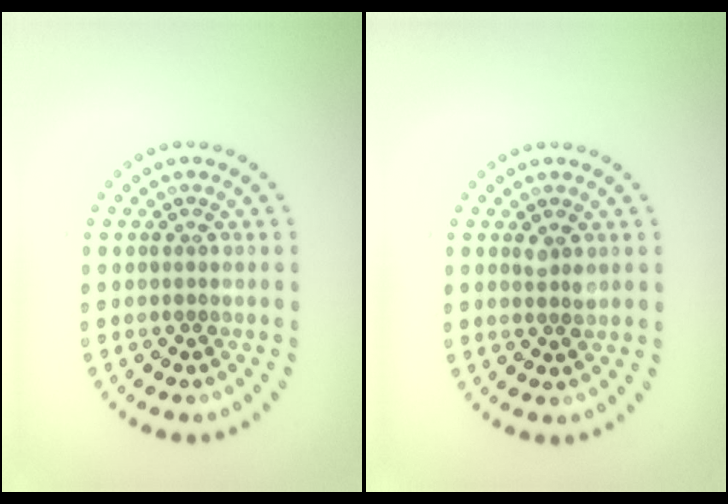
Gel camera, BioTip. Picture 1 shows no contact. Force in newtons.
{"total": 1.2, "press": 1.1, "slide": 0.4}